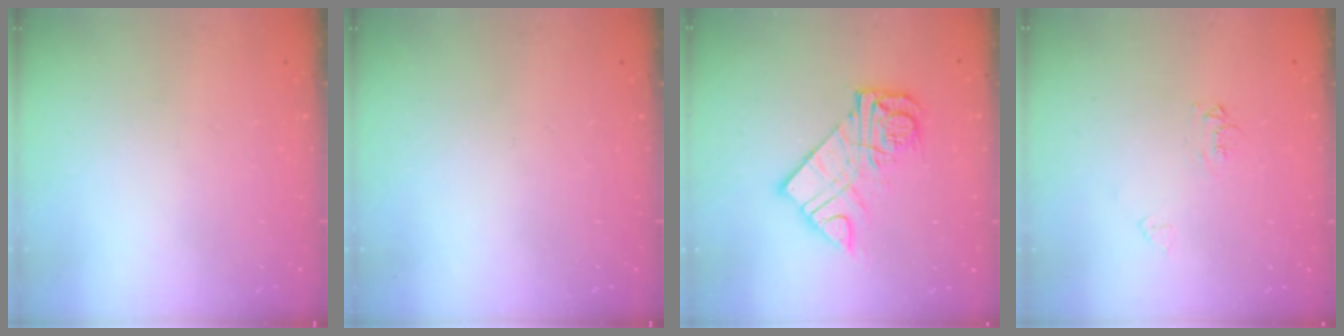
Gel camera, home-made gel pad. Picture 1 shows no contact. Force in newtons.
{"total": 0.0}
{"total": 13.7, "press": 13.7, "slide": 1.4}
{"total": 5.0, "press": 5.0, "slide": 0.6}